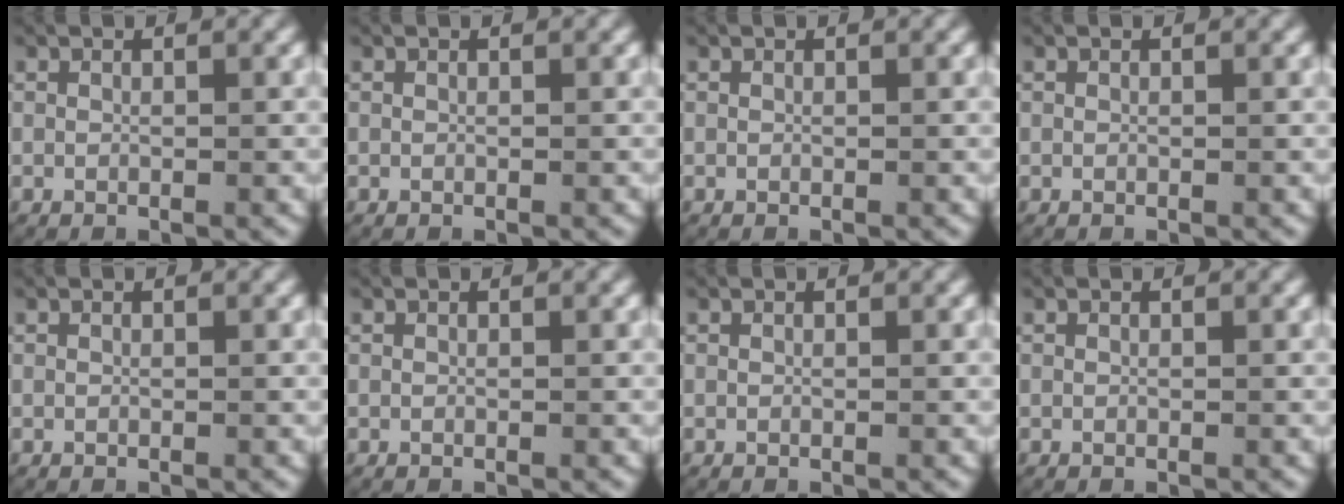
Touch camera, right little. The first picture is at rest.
{"total": 0.0}
{"total": 0.0}
{"total": 0.0}
{"total": 0.0}
{"total": 0.0}
{"total": 0.0}
{"total": 0.0}